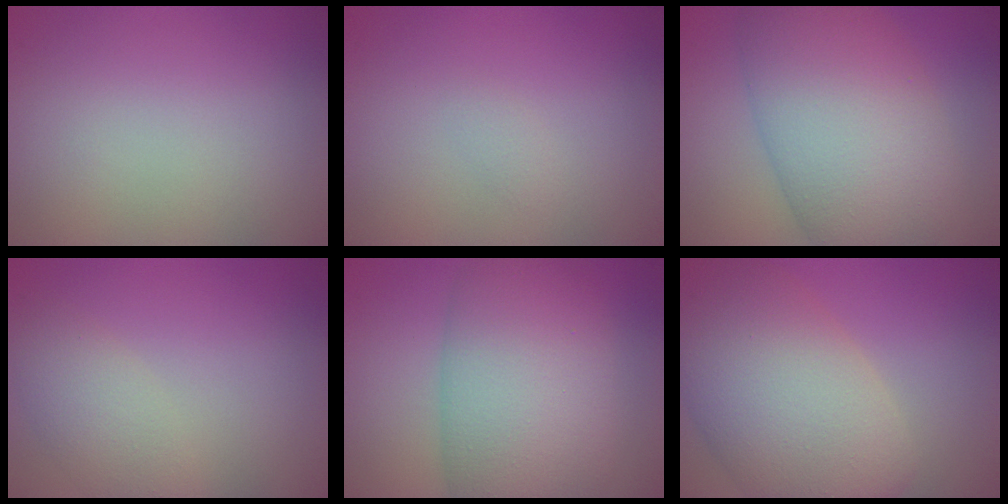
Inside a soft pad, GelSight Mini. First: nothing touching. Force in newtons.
{"total": 0.6, "press": 0.6, "slide": 0.0}
{"total": 11.9, "press": 11.9, "slide": 0.3}
{"total": 2.9, "press": 2.9, "slide": 0.2}
{"total": 11.1, "press": 11.1, "slide": 0.4}
{"total": 11.8, "press": 11.8, "slide": 0.6}